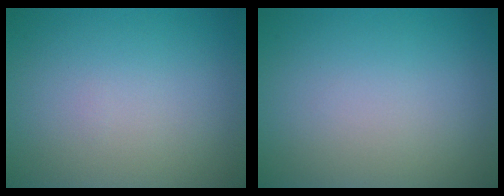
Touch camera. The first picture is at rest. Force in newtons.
{"total": 0.0}